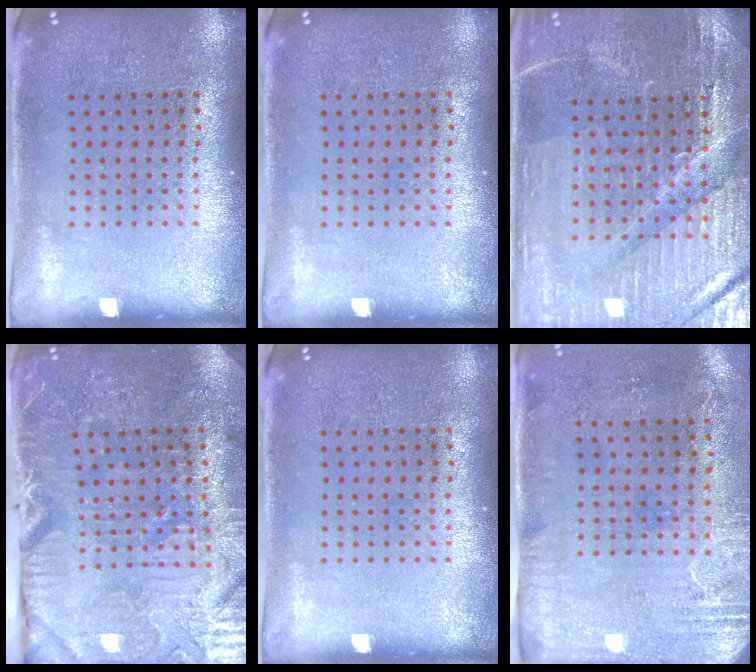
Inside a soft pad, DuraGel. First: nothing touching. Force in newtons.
{"total": 0.0}
{"total": 3.5, "press": 3.5, "slide": 0.6}
{"total": 3.9, "press": 3.8, "slide": 0.5}
{"total": 0.0}
{"total": 3.0, "press": 2.5, "slide": 1.8}